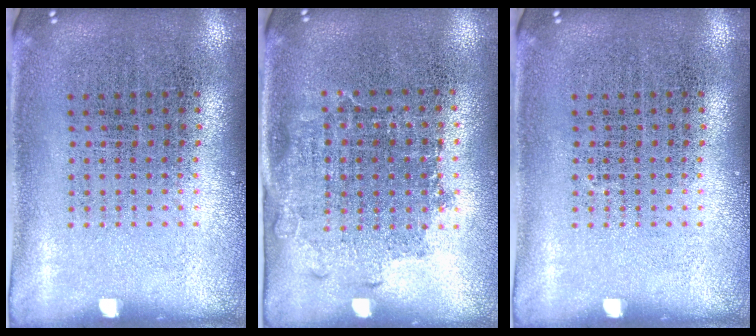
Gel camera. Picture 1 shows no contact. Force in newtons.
{"total": 1.3, "press": 1.1, "slide": 0.8}
{"total": 0.0}